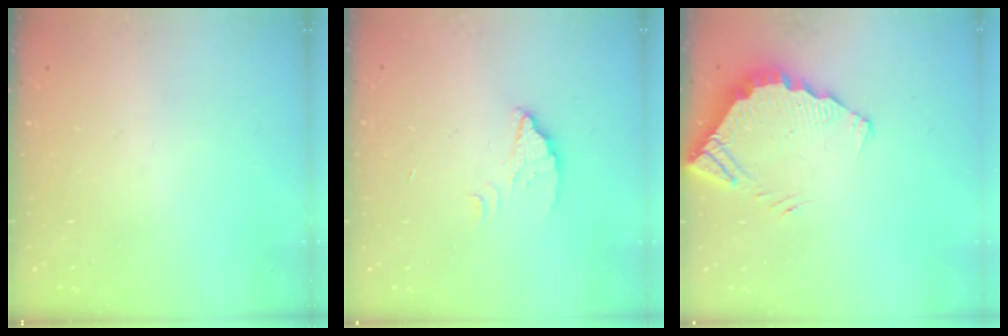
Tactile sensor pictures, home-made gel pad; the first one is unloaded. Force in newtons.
{"total": 2.4, "press": 2.4, "slide": 0.1}
{"total": 3.8, "press": 3.8, "slide": 0.2}